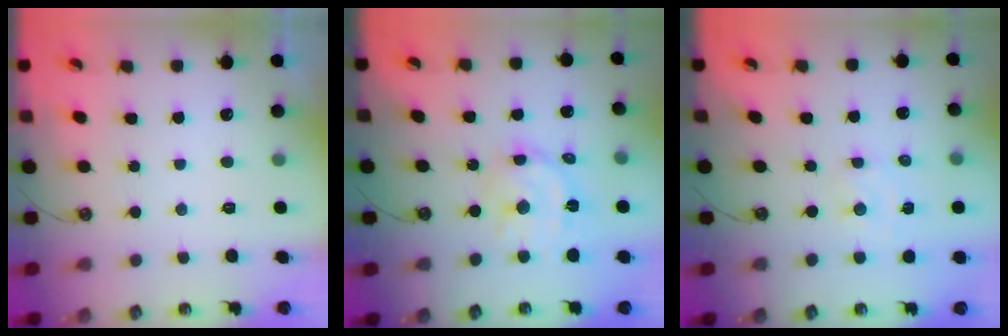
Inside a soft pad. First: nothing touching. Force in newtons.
{"total": 13.0, "press": 12.9, "slide": 1.0}
{"total": 3.1, "press": 3.1, "slide": 0.5}